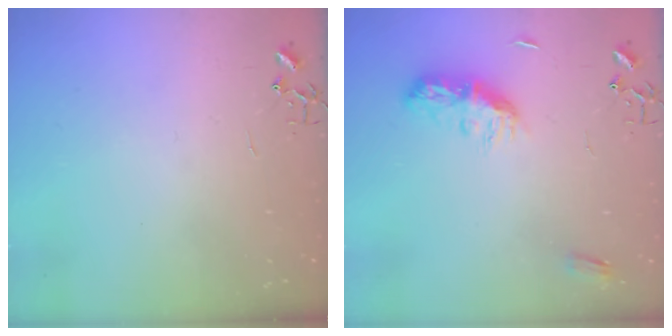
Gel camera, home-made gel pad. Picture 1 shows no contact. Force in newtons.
{"total": 9.3, "press": 9.3, "slide": 0.4}